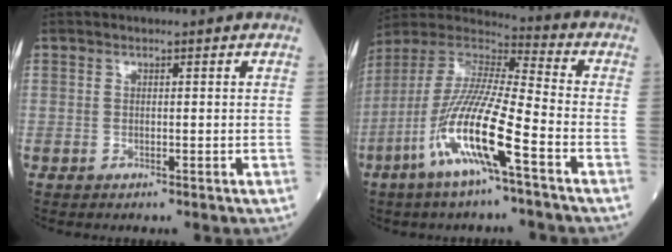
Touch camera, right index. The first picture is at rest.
{"total": 15.8, "force": [-6.8, 0.9, 14.2], "torque": [-0.299, -0.016, -0.135]}